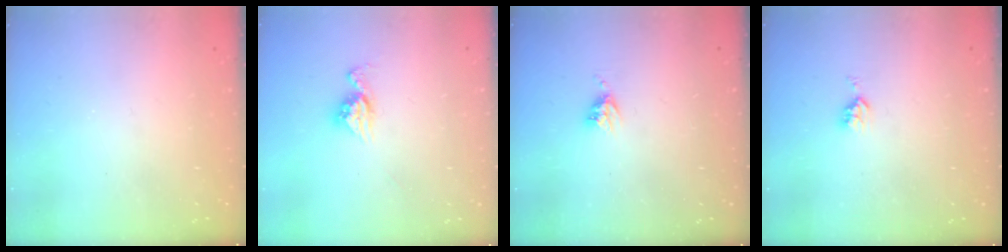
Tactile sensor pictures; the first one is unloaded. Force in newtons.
{"total": 9.0, "press": 8.9, "slide": 0.7}
{"total": 5.2, "press": 5.2, "slide": 0.6}
{"total": 4.4, "press": 4.3, "slide": 0.6}